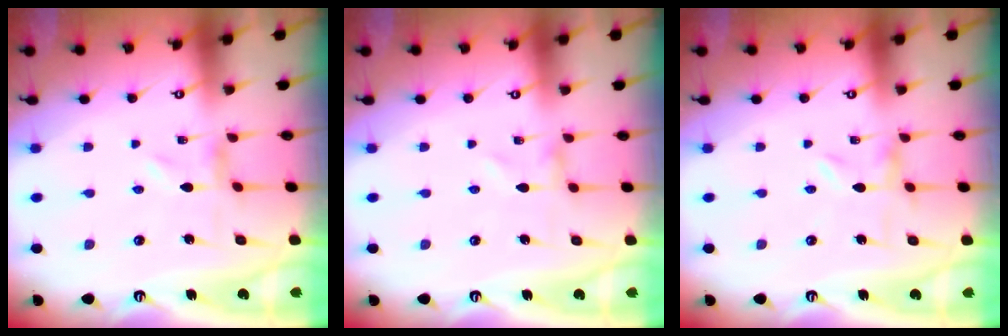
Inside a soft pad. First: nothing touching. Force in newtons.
{"total": 0.8, "press": 0.8, "slide": 0.1}
{"total": 0.0}